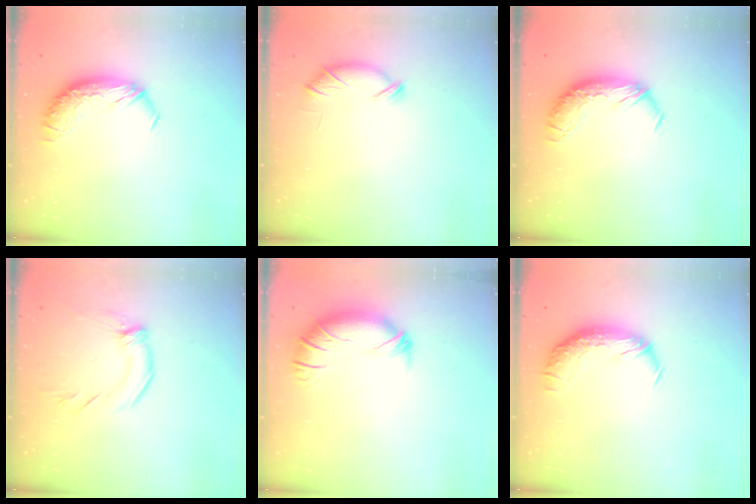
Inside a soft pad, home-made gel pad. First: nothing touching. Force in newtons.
{"total": 7.0, "press": 7.0, "slide": 0.3}
{"total": 0.0}
{"total": 1.4, "press": 0.2, "slide": 1.4}
{"total": 3.8, "press": 3.3, "slide": 1.9}
{"total": 2.4, "press": 1.1, "slide": 2.1}